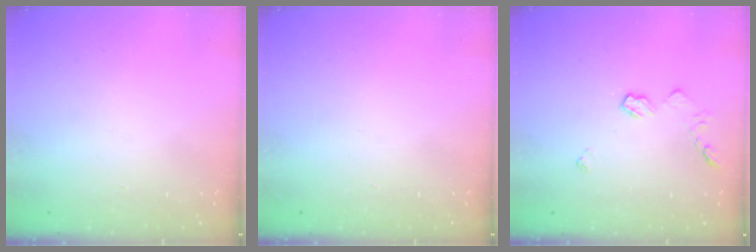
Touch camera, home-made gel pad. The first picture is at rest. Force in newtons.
{"total": 0.0}
{"total": 5.6, "press": 5.6, "slide": 0.4}